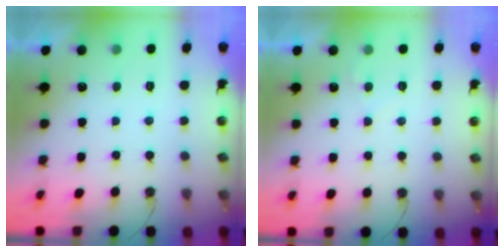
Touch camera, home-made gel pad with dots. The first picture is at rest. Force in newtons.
{"total": 4.6, "press": 4.5, "slide": 0.6}